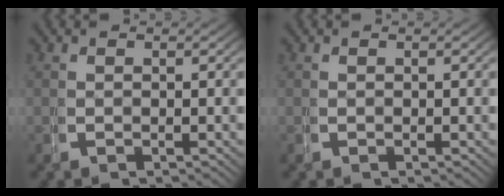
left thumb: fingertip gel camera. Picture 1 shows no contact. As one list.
[{"total": 0.0}]